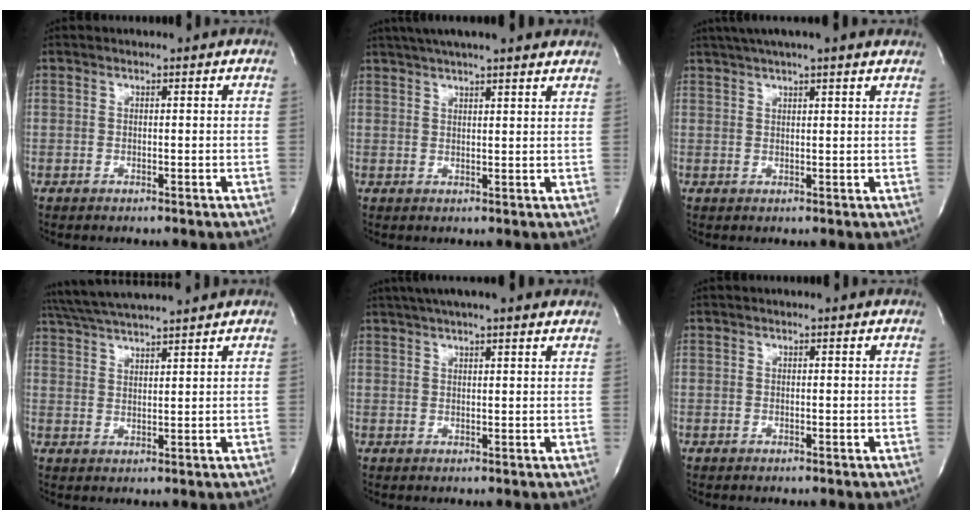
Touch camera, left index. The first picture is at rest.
{"total": 14.7, "force": [12.6, 1.6, 7.5], "torque": [-0.126, 0.040, 0.167]}
{"total": 10.7, "force": [8.8, 0.8, 6.1], "torque": [-0.105, 0.036, 0.114]}
{"total": 11.5, "force": [10.5, -0.4, 4.8], "torque": [-0.093, 0.026, 0.168]}
{"total": 12.7, "force": [10.6, 1.5, 6.8], "torque": [-0.115, 0.039, 0.140]}
{"total": 0.9, "force": [0.7, -0.1, 0.4], "torque": [-0.013, 0.008, 0.010]}